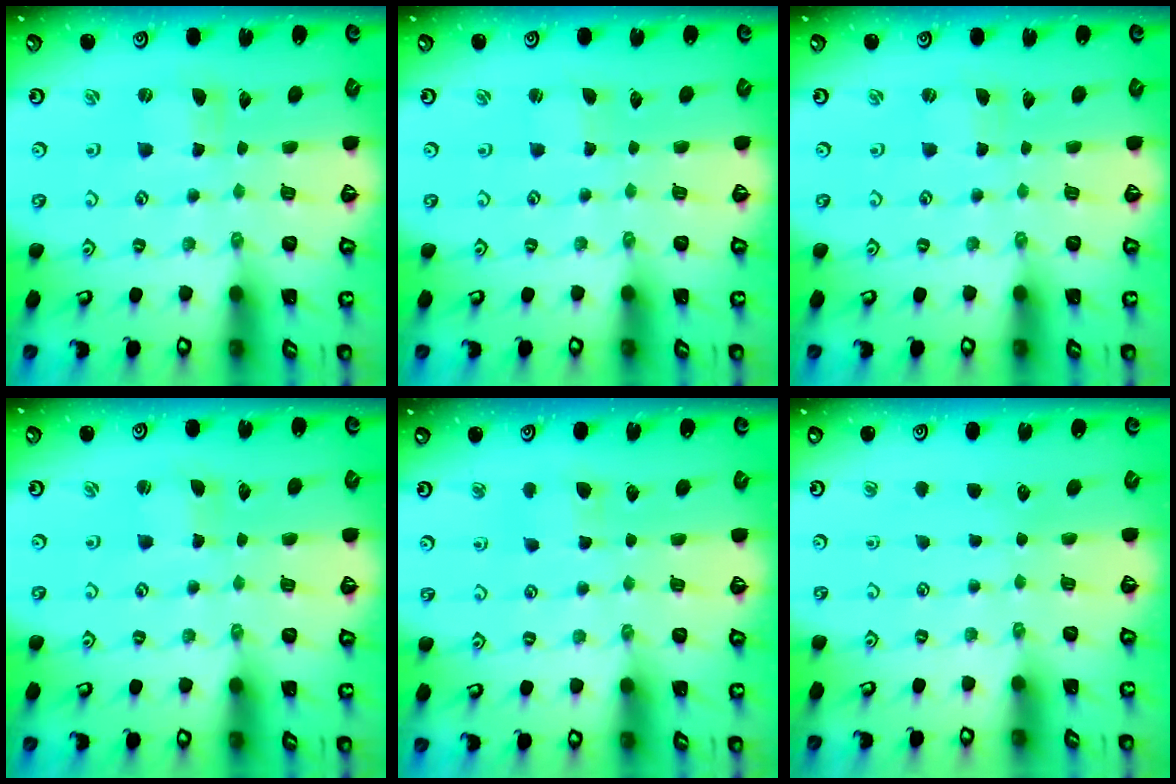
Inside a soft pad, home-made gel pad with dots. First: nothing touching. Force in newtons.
{"total": 0.0}
{"total": 0.0}
{"total": 0.6, "press": 0.6, "slide": 0.0}
{"total": 4.0, "press": 4.0, "slide": 0.6}
{"total": 0.0}